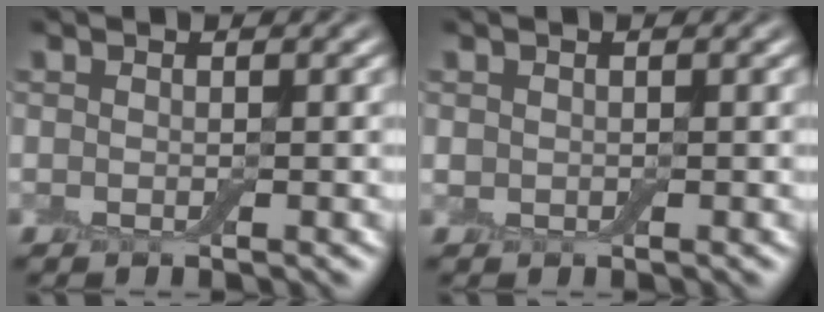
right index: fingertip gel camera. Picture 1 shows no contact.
{"total": 0.6, "force": [0.1, 0.6, 0.1], "torque": [0.000, 0.000, 0.002]}